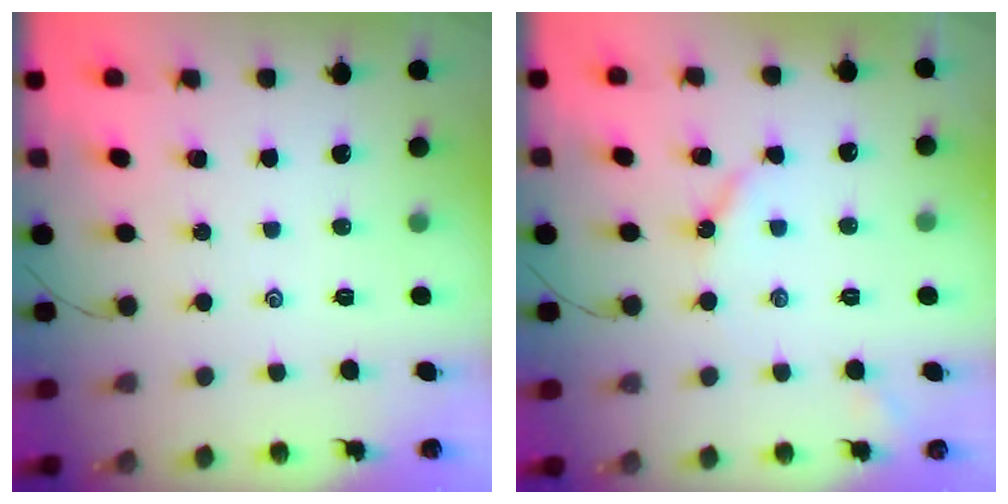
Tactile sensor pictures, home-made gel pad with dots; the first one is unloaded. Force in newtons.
{"total": 3.6, "press": 3.6, "slide": 0.3}